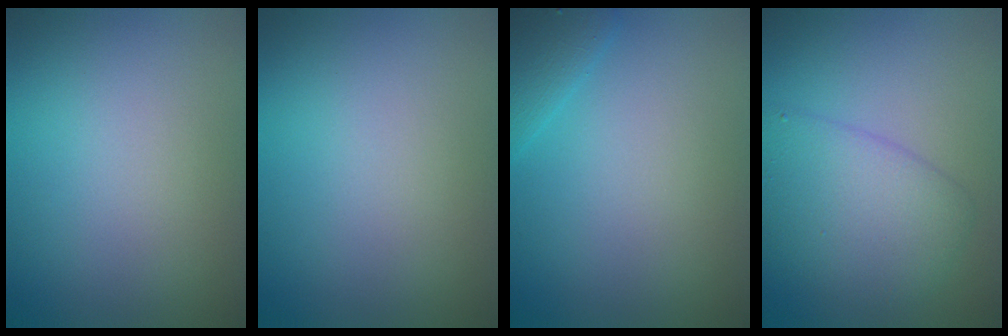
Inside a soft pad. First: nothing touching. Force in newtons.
{"total": 0.0}
{"total": 1.9, "press": 1.9, "slide": 0.1}
{"total": 4.4, "press": 4.4, "slide": 0.0}